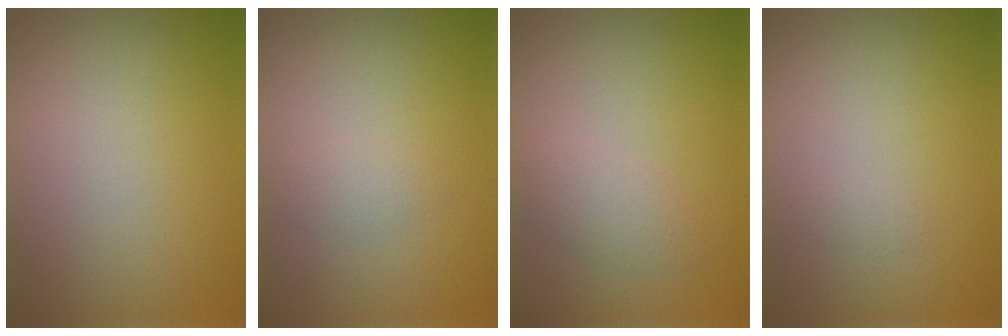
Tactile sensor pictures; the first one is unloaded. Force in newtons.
{"total": 1.2, "press": 1.2, "slide": 0.1}
{"total": 2.2, "press": 2.2, "slide": 0.1}
{"total": 0.6, "press": 0.6, "slide": 0.0}